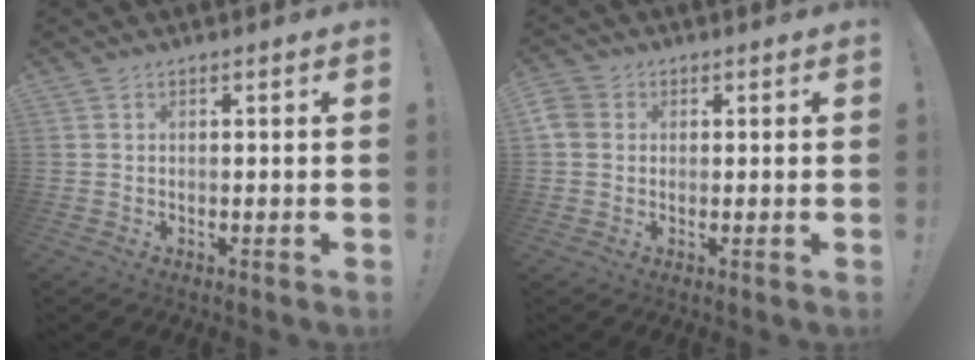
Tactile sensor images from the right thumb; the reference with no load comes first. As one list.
[{"total": 4.7, "force": [0.8, 4.2, 2.0], "torque": [-0.045, 0.008, 0.017]}]